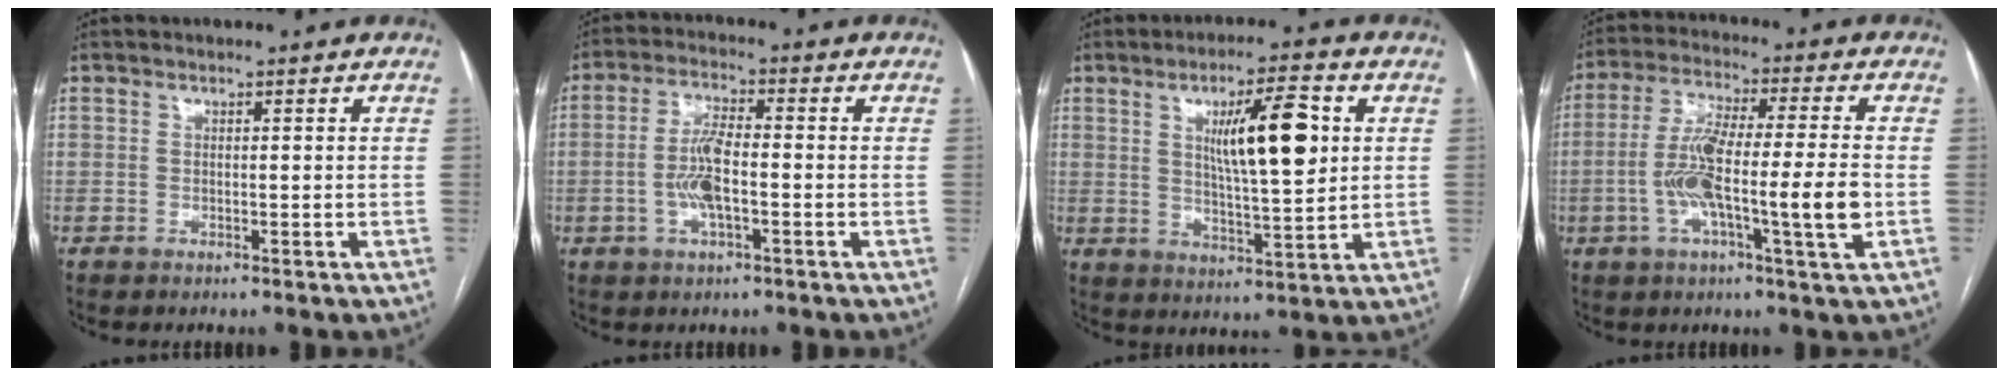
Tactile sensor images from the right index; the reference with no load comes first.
{"total": 6.4, "force": [-1.2, 1.6, 6.1], "torque": [-0.127, 0.005, -0.025]}
{"total": 11.0, "force": [3.0, 1.7, 10.5], "torque": [-0.170, 0.002, 0.051]}
{"total": 13.1, "force": [-2.5, 0.6, 12.9], "torque": [-0.239, 0.001, -0.051]}